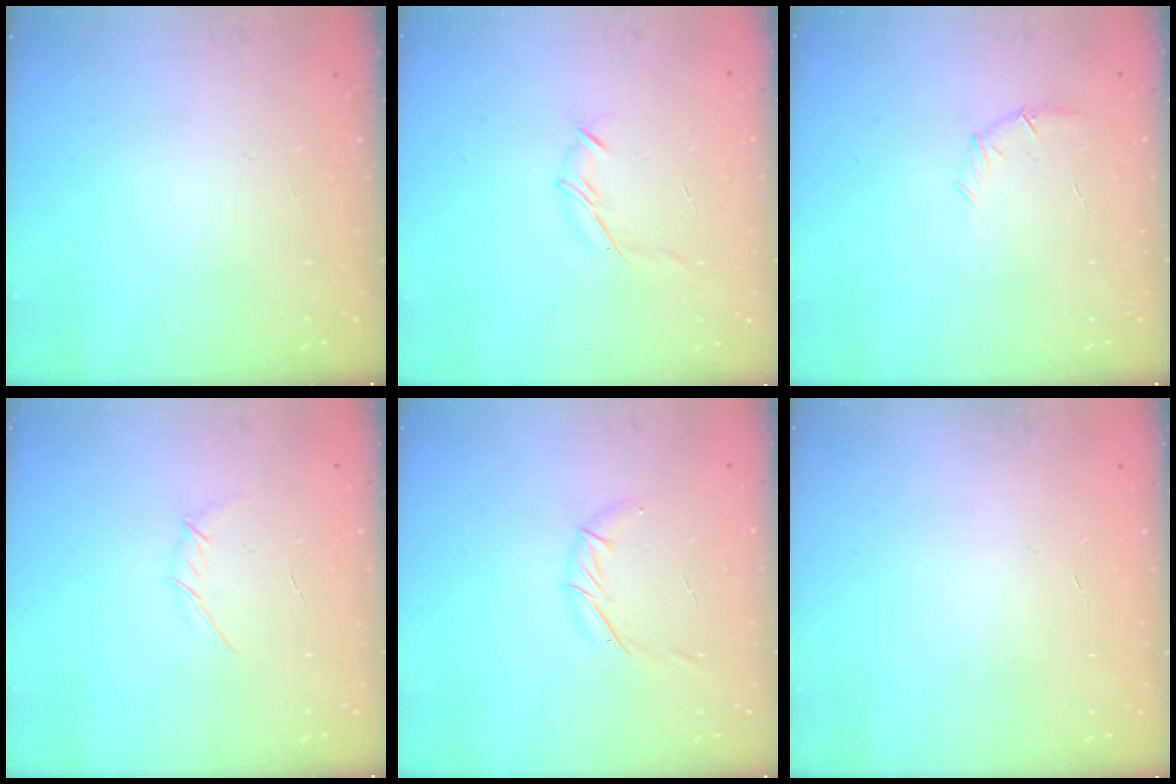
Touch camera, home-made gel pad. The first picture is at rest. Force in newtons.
{"total": 6.7, "press": 6.6, "slide": 1.2}
{"total": 6.3, "press": 6.1, "slide": 1.5}
{"total": 4.2, "press": 4.2, "slide": 0.8}
{"total": 5.8, "press": 5.7, "slide": 1.3}
{"total": 0.6, "press": 0.6, "slide": 0.2}